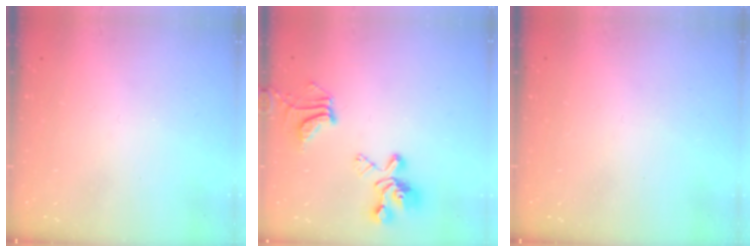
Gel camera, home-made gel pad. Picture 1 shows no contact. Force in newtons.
{"total": 11.8, "press": 11.5, "slide": 2.5}
{"total": 0.0}